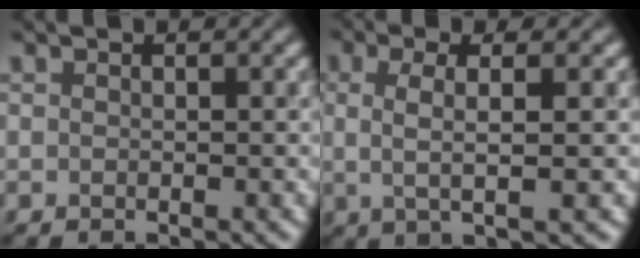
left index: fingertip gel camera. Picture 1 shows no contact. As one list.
[{"total": 3.3, "force": [0.1, 0.7, 3.2], "torque": [-0.060, 0.004, 0.009]}]